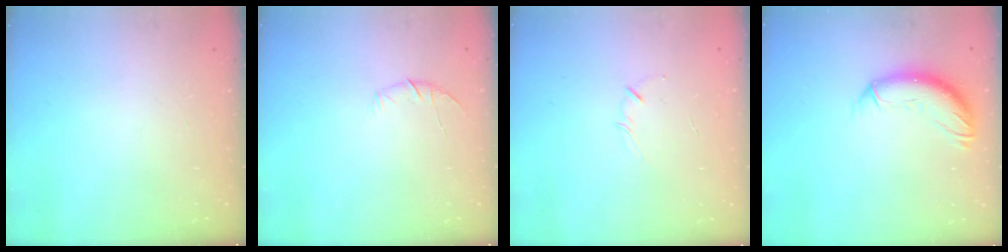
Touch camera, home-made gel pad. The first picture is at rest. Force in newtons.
{"total": 6.4, "press": 6.2, "slide": 1.6}
{"total": 2.4, "press": 2.3, "slide": 0.5}
{"total": 11.6, "press": 11.5, "slide": 1.3}